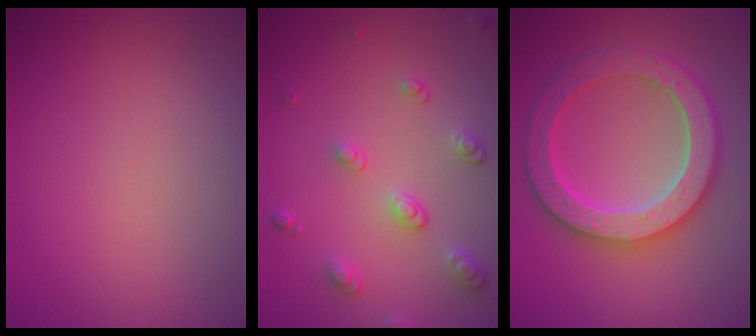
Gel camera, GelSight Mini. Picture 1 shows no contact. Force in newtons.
{"total": 2.5, "press": 2.5, "slide": 0.4}
{"total": 6.4, "press": 6.3, "slide": 1.4}